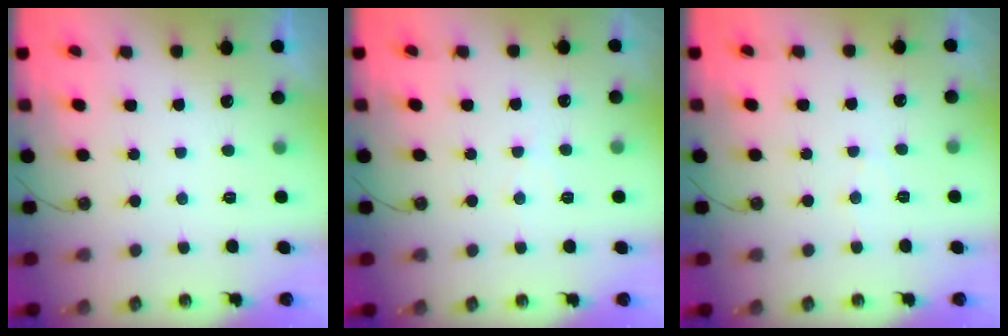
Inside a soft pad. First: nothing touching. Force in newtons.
{"total": 3.2, "press": 3.2, "slide": 0.5}
{"total": 5.3, "press": 5.2, "slide": 0.8}